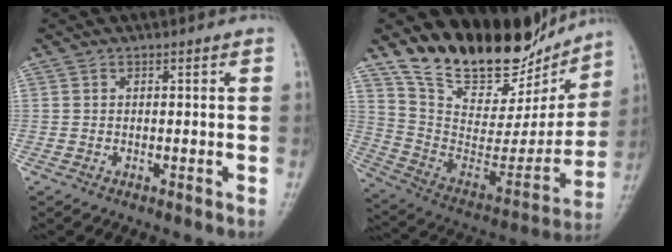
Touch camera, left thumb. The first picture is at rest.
{"total": 23.8, "force": [19.2, 9.7, 10.2], "torque": [-0.130, -0.093, 0.314]}